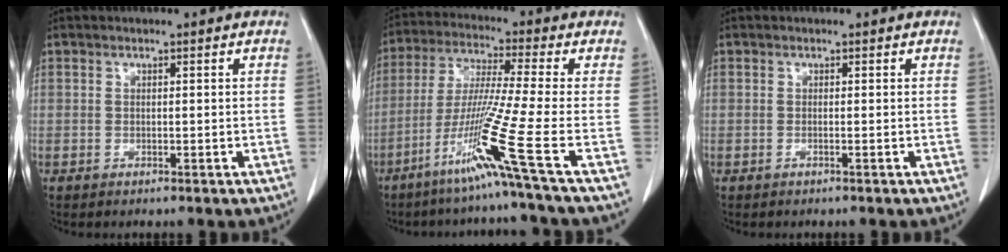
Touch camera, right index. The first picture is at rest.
{"total": 13.2, "force": [-6.7, -3.5, 10.8], "torque": [-0.211, -0.028, -0.132]}
{"total": 0.0}